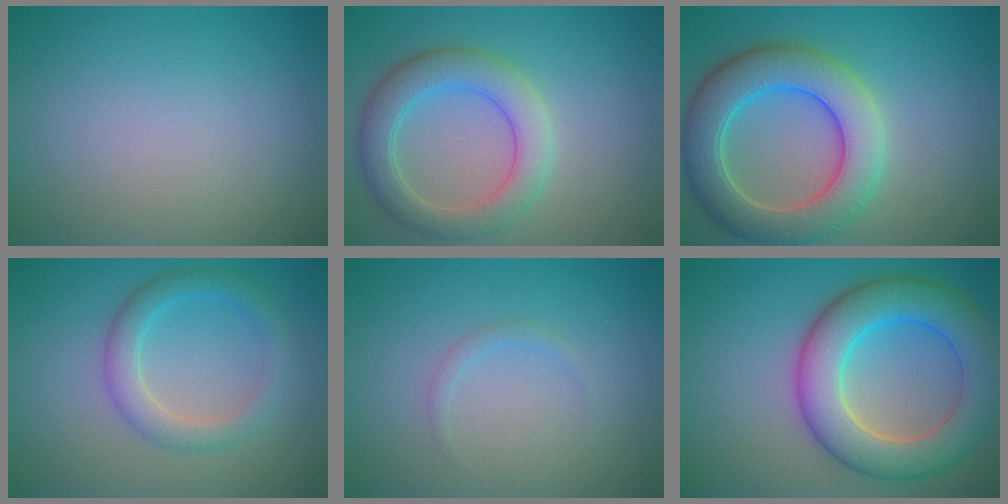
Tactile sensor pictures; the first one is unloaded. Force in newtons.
{"total": 5.0, "press": 5.0, "slide": 0.2}
{"total": 7.9, "press": 7.9, "slide": 0.3}
{"total": 3.2, "press": 3.2, "slide": 0.2}
{"total": 0.8, "press": 0.8, "slide": 0.1}
{"total": 8.7, "press": 8.7, "slide": 0.4}